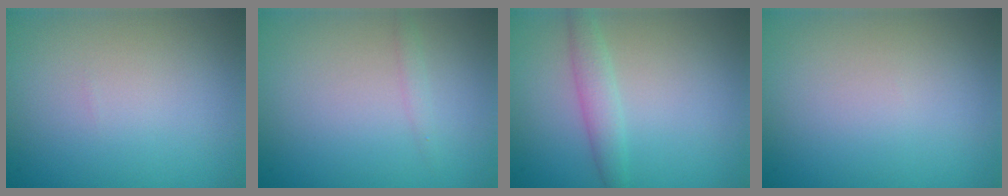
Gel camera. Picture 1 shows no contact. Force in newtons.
{"total": 0.8, "press": 0.8, "slide": 0.0}
{"total": 2.1, "press": 2.1, "slide": 0.1}
{"total": 0.0}